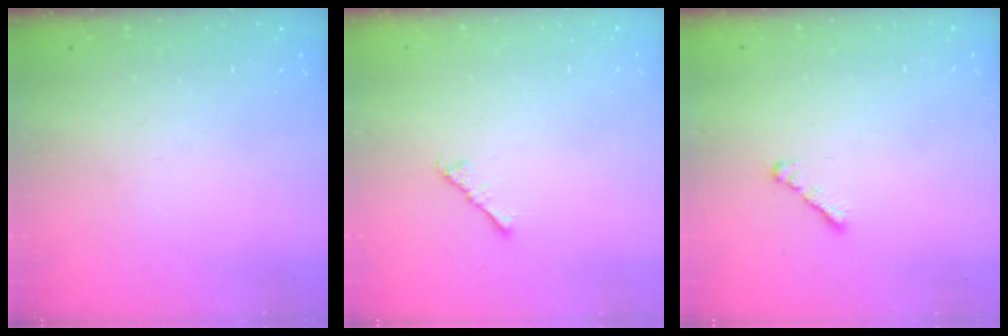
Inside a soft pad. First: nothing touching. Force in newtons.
{"total": 2.1, "press": 2.1, "slide": 0.5}
{"total": 2.4, "press": 2.3, "slide": 0.6}